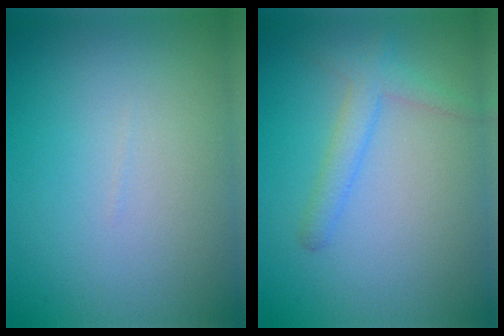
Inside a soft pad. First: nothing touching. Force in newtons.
{"total": 2.4, "press": 2.4, "slide": 0.1}